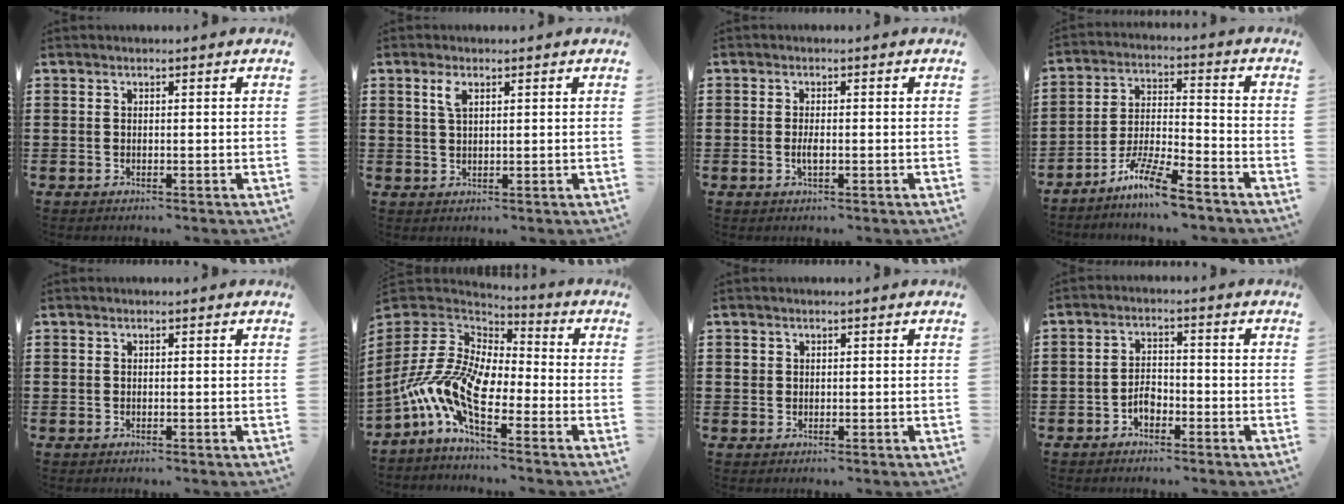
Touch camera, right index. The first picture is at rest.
{"total": 2.4, "force": [1.1, 1.0, 1.9], "torque": [-0.043, 0.004, 0.018]}
{"total": 1.8, "force": [-0.4, 0.6, 1.7], "torque": [-0.031, -0.002, -0.007]}
{"total": 8.7, "force": [-7.2, 0.6, 4.9], "torque": [-0.102, 0.003, -0.139]}
{"total": 0.0}
{"total": 13.3, "force": [-5.4, 6.4, 10.3], "torque": [-0.257, -0.005, -0.115]}
{"total": 1.0, "force": [0.4, 0.9, 0.3], "torque": [-0.008, 0.005, 0.007]}
{"total": 3.0, "force": [-1.8, 1.7, 1.7], "torque": [-0.034, 0.004, -0.035]}